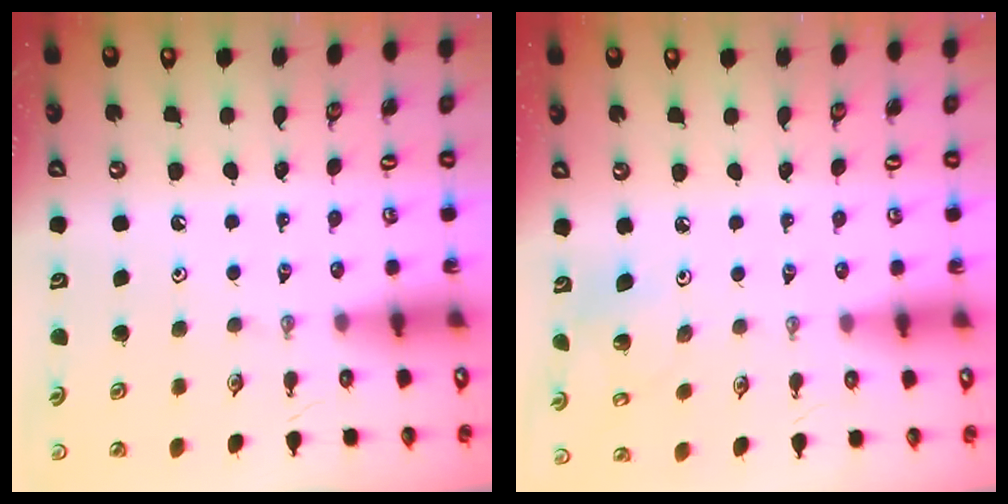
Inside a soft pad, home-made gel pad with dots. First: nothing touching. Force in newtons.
{"total": 6.0, "press": 5.6, "slide": 2.3}